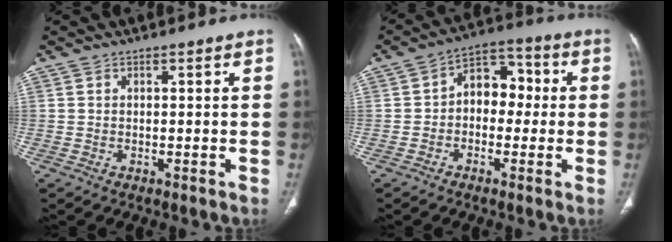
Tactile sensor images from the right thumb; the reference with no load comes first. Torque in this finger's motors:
{"motor_torque": [-0.44, 0.07, 0.48, 0.04, 0.09]}